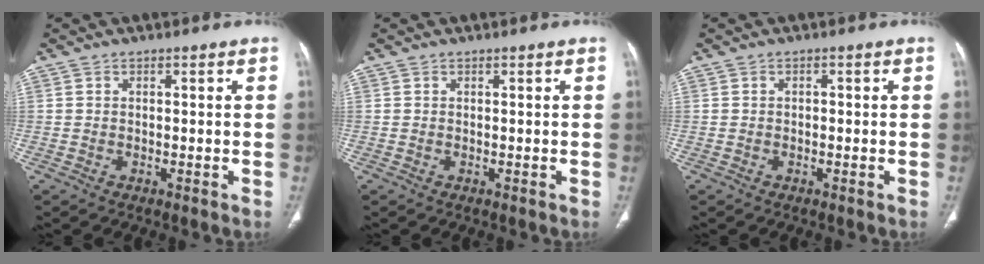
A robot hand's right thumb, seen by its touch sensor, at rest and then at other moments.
{"total": 0.0}
{"total": 0.6, "force": [0.0, 0.5, 0.4], "torque": [-0.008, 0.005, 0.001]}